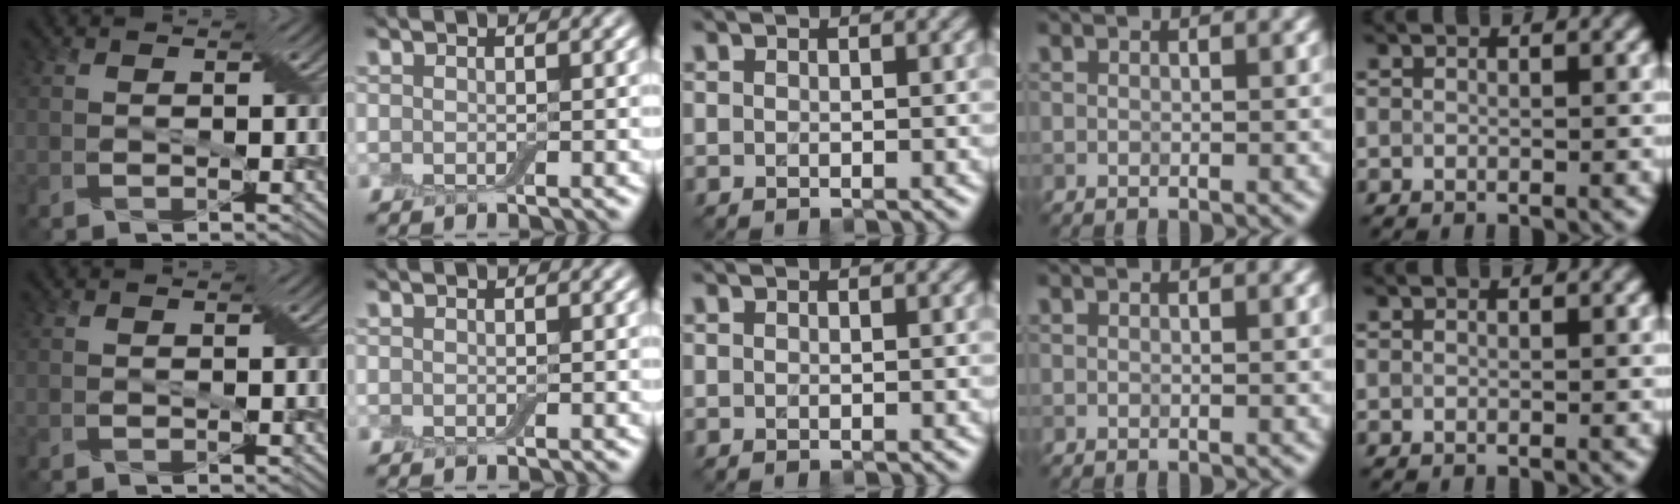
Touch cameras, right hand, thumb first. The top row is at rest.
{}